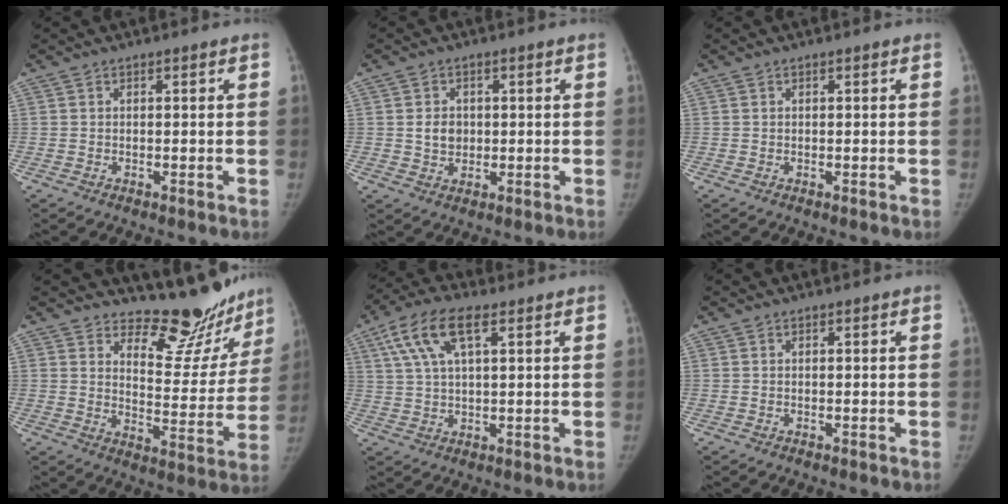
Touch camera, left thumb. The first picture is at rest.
{"total": 4.0, "force": [0.5, 3.3, 2.3], "torque": [-0.021, -0.002, 0.013]}
{"total": 0.0}
{"total": 14.9, "force": [13.5, 5.2, 3.5], "torque": [0.007, -0.125, 0.176]}
{"total": 10.7, "force": [4.8, 4.4, 8.5], "torque": [-0.173, 0.010, 0.090]}
{"total": 0.0}